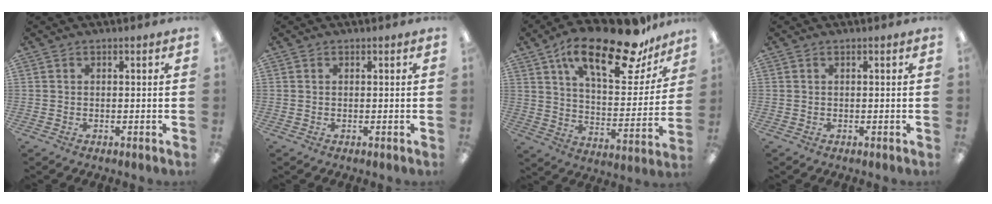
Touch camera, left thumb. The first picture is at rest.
{"total": 0.0}
{"total": 23.2, "force": [15.4, 8.6, 15.1], "torque": [-0.232, -0.088, 0.256]}
{"total": 0.0}